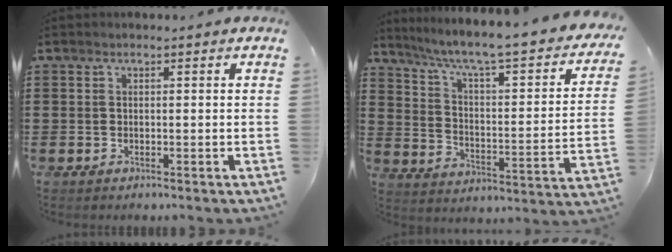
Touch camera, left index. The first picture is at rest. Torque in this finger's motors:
{"motor_torque": [2.14, 0.00, 0.85, 0.20]}